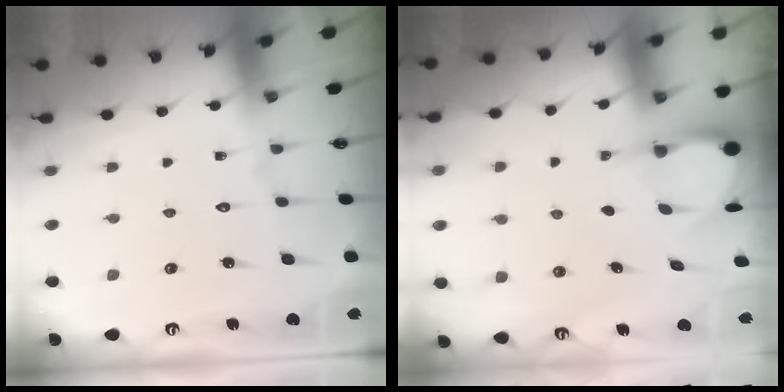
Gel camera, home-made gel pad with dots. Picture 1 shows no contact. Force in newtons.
{"total": 3.9, "press": 3.9, "slide": 0.3}